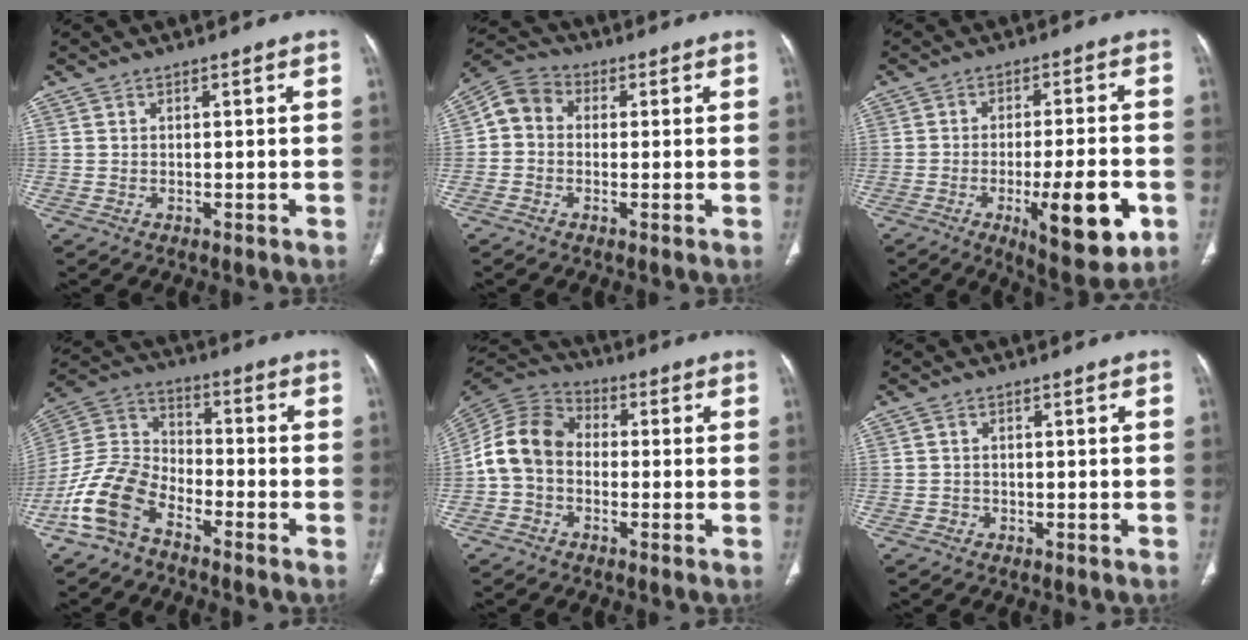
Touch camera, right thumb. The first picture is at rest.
{"total": 6.3, "force": [0.1, 5.4, 3.3], "torque": [-0.051, 0.022, -0.016]}
{"total": 14.4, "force": [-5.0, 4.1, 12.8], "torque": [-0.179, 0.006, -0.064]}
{"total": 11.2, "force": [-7.6, 5.8, 5.9], "torque": [-0.127, 0.059, -0.164]}
{"total": 10.4, "force": [-1.2, 8.2, 6.3], "torque": [-0.117, 0.032, -0.038]}
{"total": 0.9, "force": [-0.4, 0.8, 0.1], "torque": [0.003, 0.005, -0.011]}